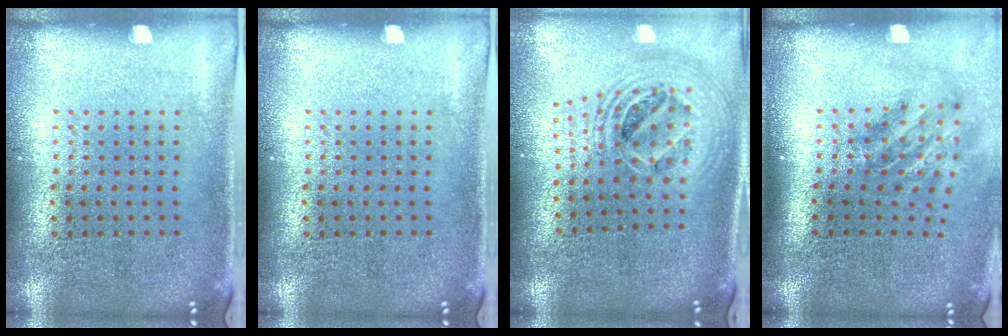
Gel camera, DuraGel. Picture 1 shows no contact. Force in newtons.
{"total": 0.0}
{"total": 2.3, "press": 1.8, "slide": 1.5}
{"total": 1.9, "press": 1.2, "slide": 1.4}